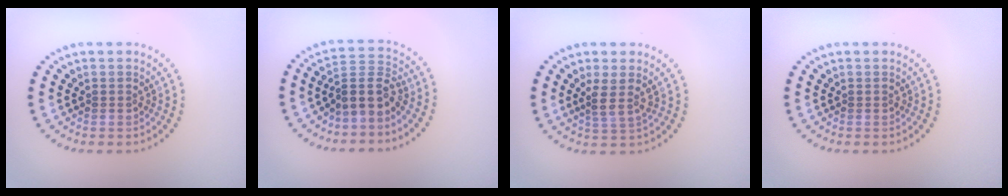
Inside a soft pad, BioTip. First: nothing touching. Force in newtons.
{"total": 3.3, "press": 2.5, "slide": 2.1}
{"total": 2.3, "press": 1.7, "slide": 1.5}
{"total": 0.0}